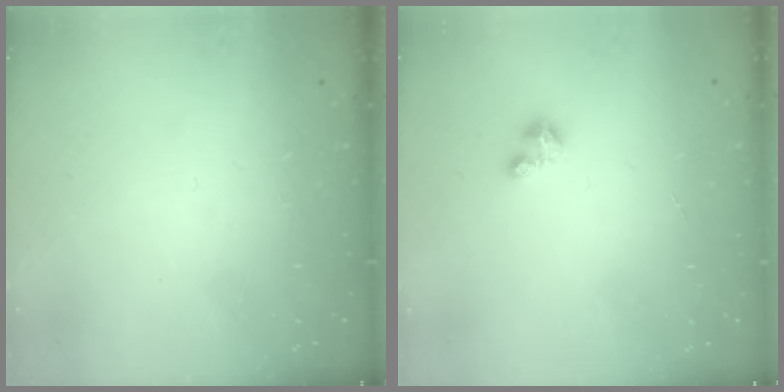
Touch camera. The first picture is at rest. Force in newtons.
{"total": 2.5, "press": 2.5, "slide": 0.3}